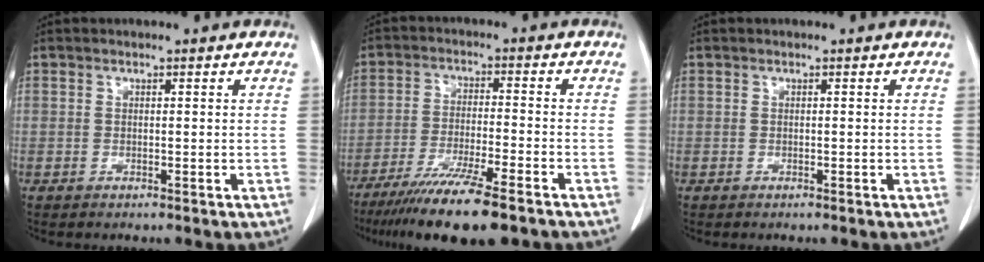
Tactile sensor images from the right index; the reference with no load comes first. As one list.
[{"total": 13.4, "force": [-10.1, 0.7, 8.8], "torque": [-0.148, -0.038, -0.164]}, {"total": 0.0}]